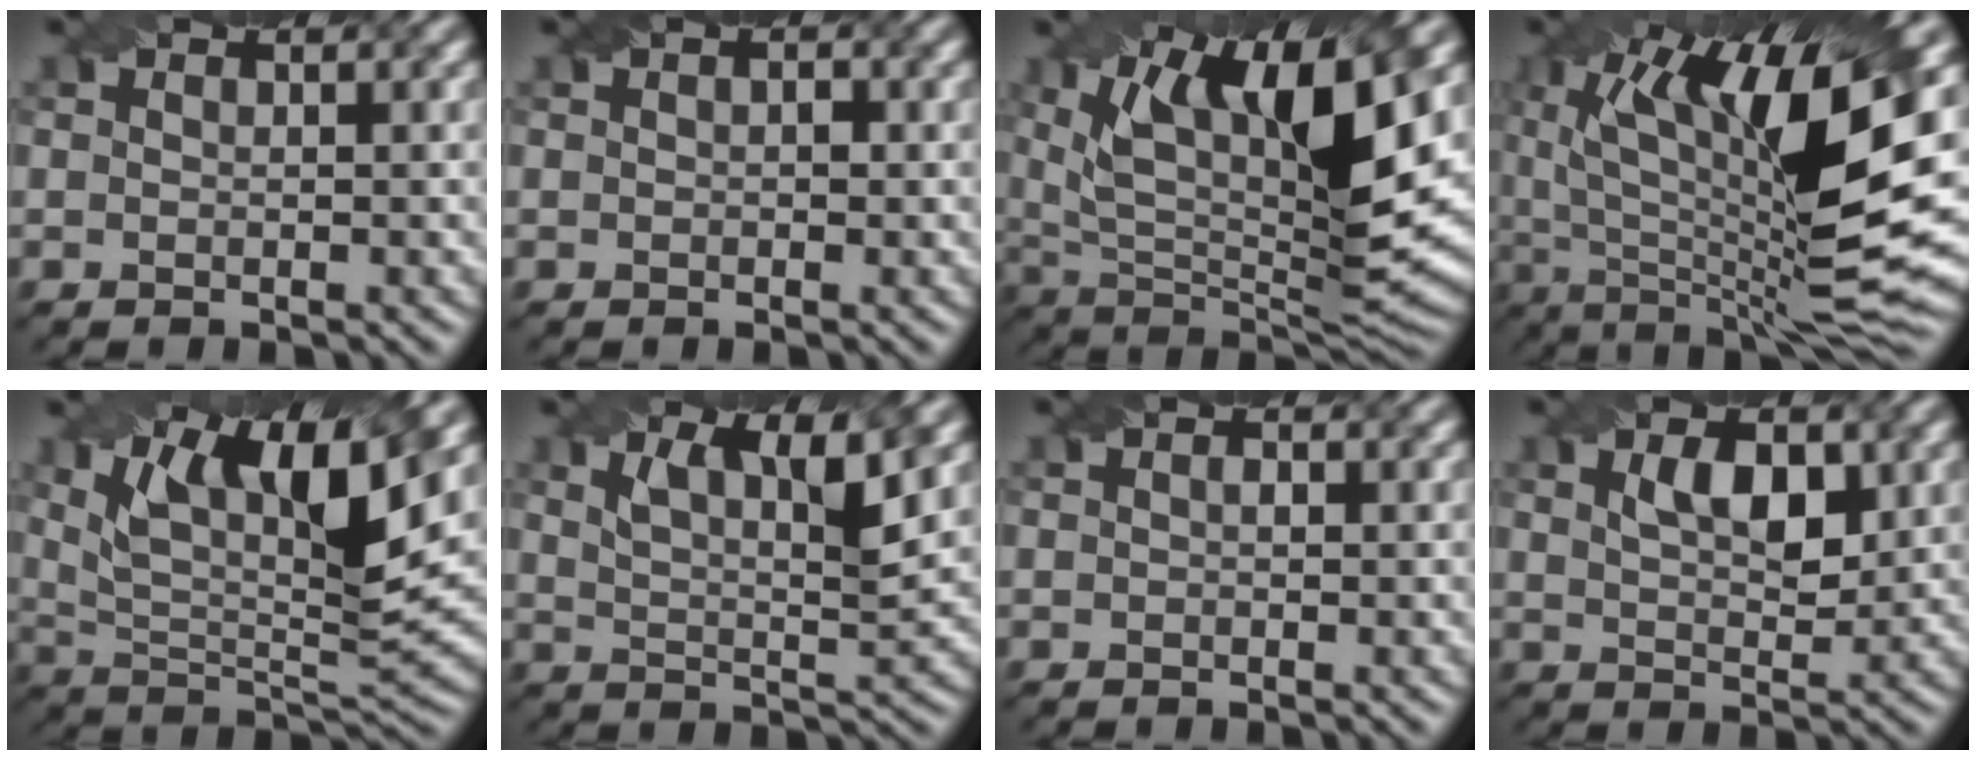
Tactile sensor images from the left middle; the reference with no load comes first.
{"total": 0.8, "force": [0.0, 0.5, 0.6], "torque": [-0.009, 0.000, 0.000]}
{"total": 14.0, "force": [5.7, 4.5, 12.0], "torque": [-0.212, -0.005, 0.104]}
{"total": 16.1, "force": [3.5, 5.3, 14.8], "torque": [-0.253, -0.008, 0.063]}
{"total": 12.2, "force": [6.3, 3.6, 9.7], "torque": [-0.181, 0.003, 0.114]}
{"total": 5.7, "force": [3.3, 1.3, 4.4], "torque": [-0.072, 0.003, 0.051]}
{"total": 0.6, "force": [0.0, 0.4, 0.5], "torque": [-0.009, 0.001, -0.001]}
{"total": 4.1, "force": [1.6, 1.9, 3.3], "torque": [-0.060, 0.002, 0.030]}